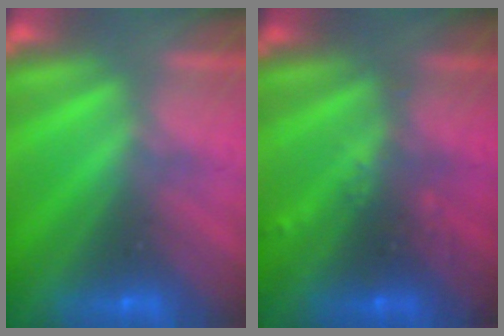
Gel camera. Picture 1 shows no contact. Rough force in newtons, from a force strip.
{"total": 3.0}